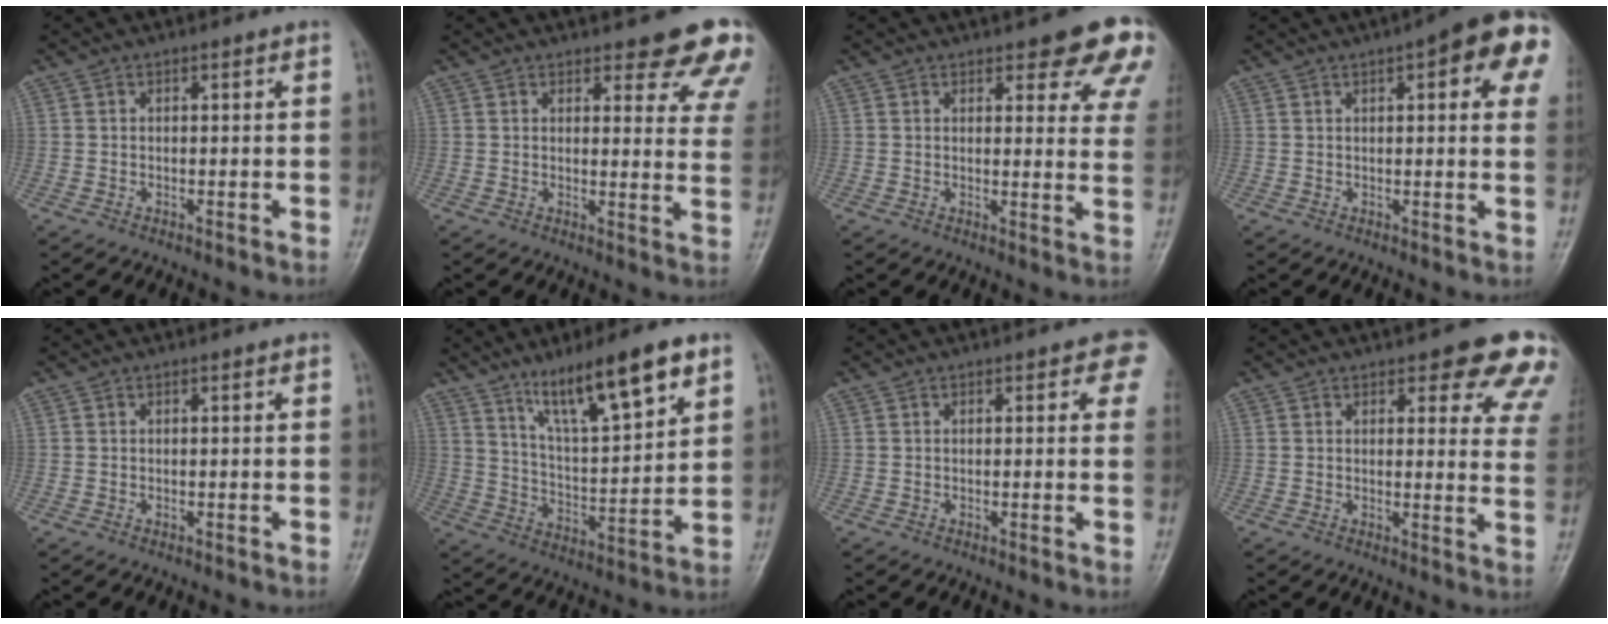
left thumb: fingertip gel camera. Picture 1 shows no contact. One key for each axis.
{"total": 13.7, "fx": 10.8, "fy": 4.4, "fz": 7.3, "tx": -0.034, "ty": -0.056, "tz": 0.103}
{"total": 13.5, "fx": 9.1, "fy": 4.5, "fz": 8.9, "tx": -0.061, "ty": -0.039, "tz": 0.089}
{"total": 14.3, "fx": 5.4, "fy": 4.2, "fz": 12.6, "tx": -0.134, "ty": 0.000, "tz": 0.053}
{"total": 0.0}
{"total": 16.0, "fx": 9.9, "fy": 3.5, "fz": 12.1, "tx": -0.188, "ty": -0.044, "tz": 0.178}
{"total": 4.5, "fx": 2.0, "fy": 2.1, "fz": 3.4, "tx": -0.007, "ty": -0.002, "tz": 0.012}
{"total": 12.8, "fx": 9.1, "fy": 4.5, "fz": 7.8, "tx": -0.037, "ty": -0.042, "tz": 0.083}